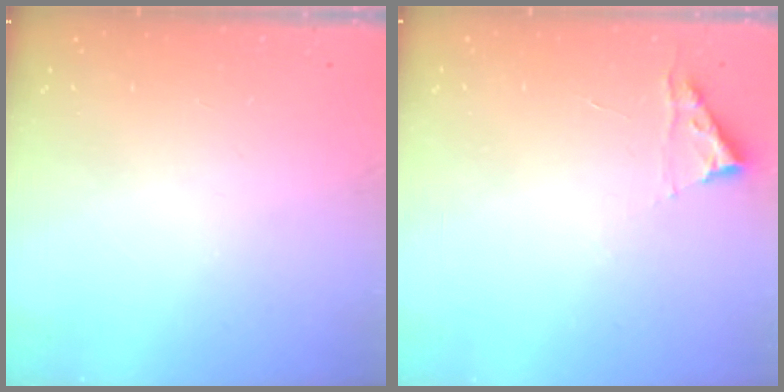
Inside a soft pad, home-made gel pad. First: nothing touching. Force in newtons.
{"total": 2.8, "press": 2.8, "slide": 0.3}